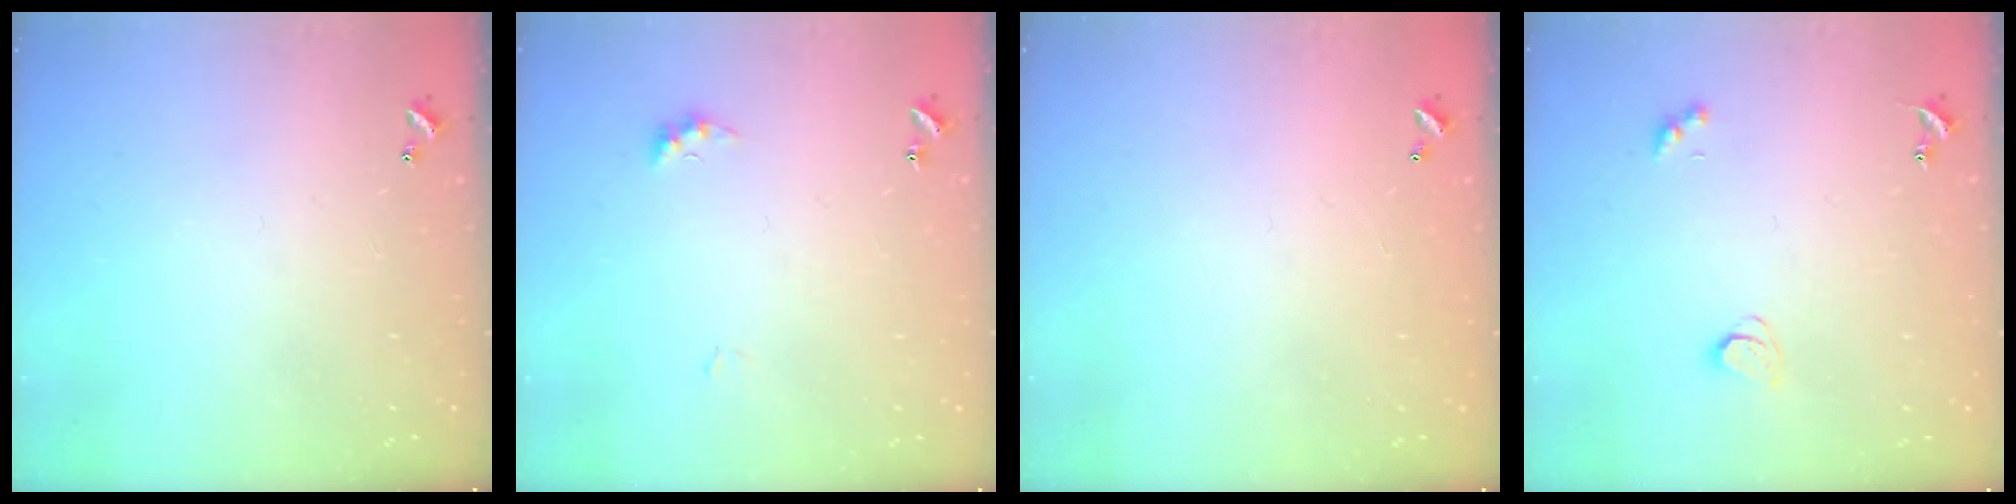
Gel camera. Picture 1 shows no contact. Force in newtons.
{"total": 3.9, "press": 3.9, "slide": 0.7}
{"total": 2.9, "press": 2.9, "slide": 0.1}
{"total": 1.7, "press": 1.6, "slide": 0.4}